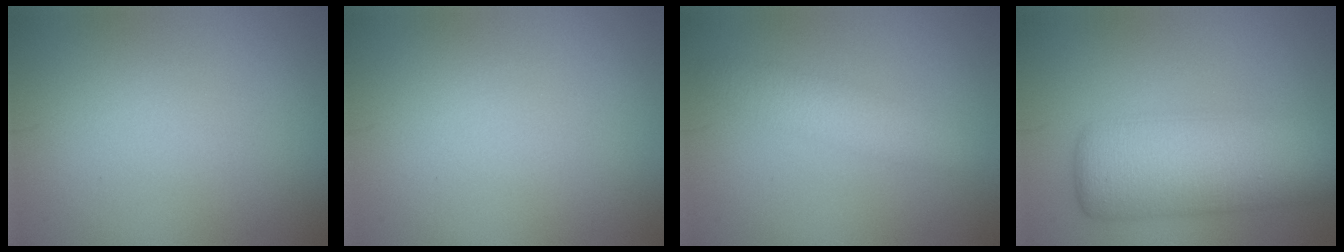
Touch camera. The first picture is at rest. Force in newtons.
{"total": 0.0}
{"total": 2.9, "press": 2.9, "slide": 0.1}
{"total": 9.7, "press": 9.7, "slide": 0.2}